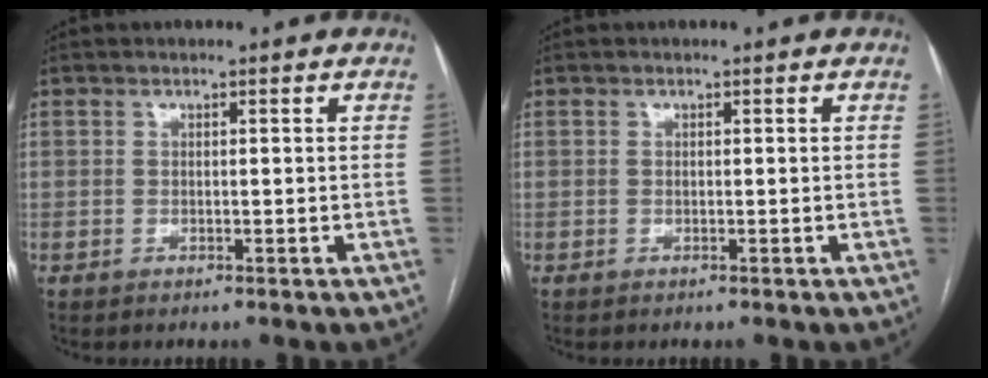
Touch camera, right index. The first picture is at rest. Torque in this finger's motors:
{"motor_torque": [0.00, 0.02, 0.00, 0.02]}